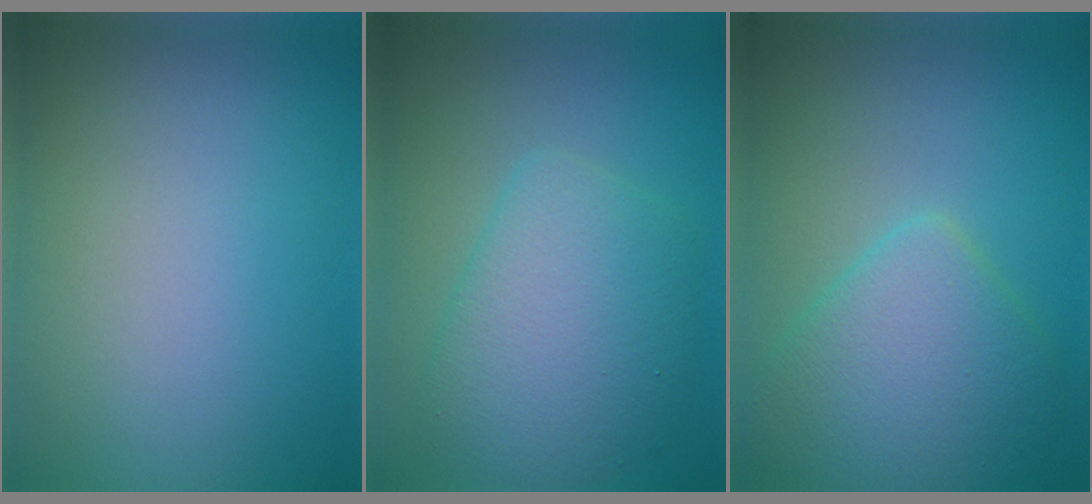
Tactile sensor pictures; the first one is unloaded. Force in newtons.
{"total": 5.8, "press": 5.8, "slide": 0.1}
{"total": 5.7, "press": 5.7, "slide": 0.2}